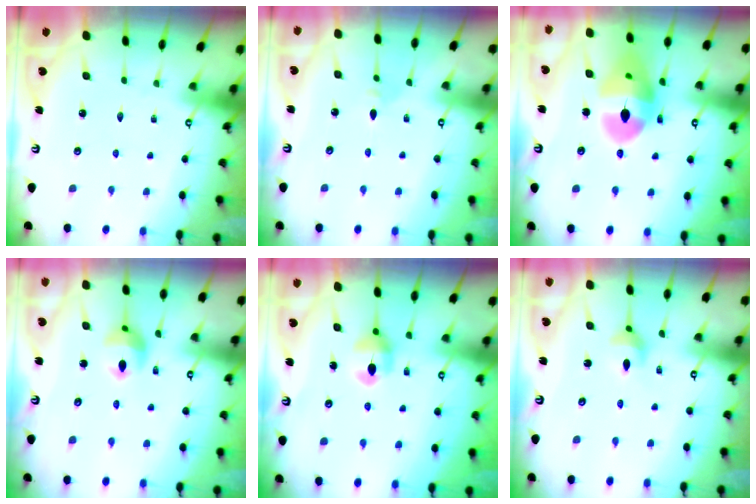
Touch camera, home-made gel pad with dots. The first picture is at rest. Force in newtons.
{"total": 2.9, "press": 2.8, "slide": 0.8}
{"total": 17.1, "press": 17.0, "slide": 2.0}
{"total": 10.6, "press": 10.5, "slide": 1.3}
{"total": 7.1, "press": 7.1, "slide": 0.6}
{"total": 5.7, "press": 5.4, "slide": 1.6}